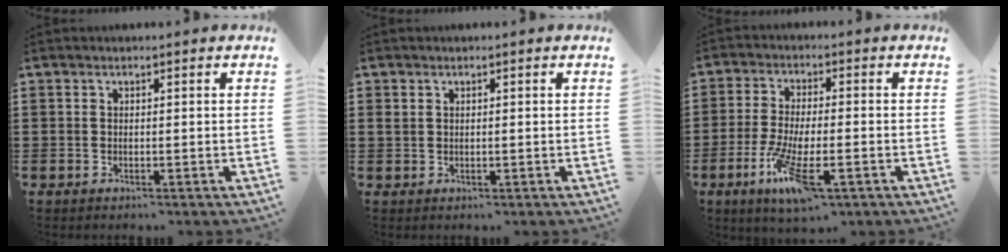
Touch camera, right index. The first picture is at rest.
{"total": 0.8, "force": [0.3, 0.6, 0.3], "torque": [-0.008, 0.006, 0.005]}
{"total": 9.7, "force": [-4.3, 2.6, 8.3], "torque": [-0.176, -0.015, -0.077]}